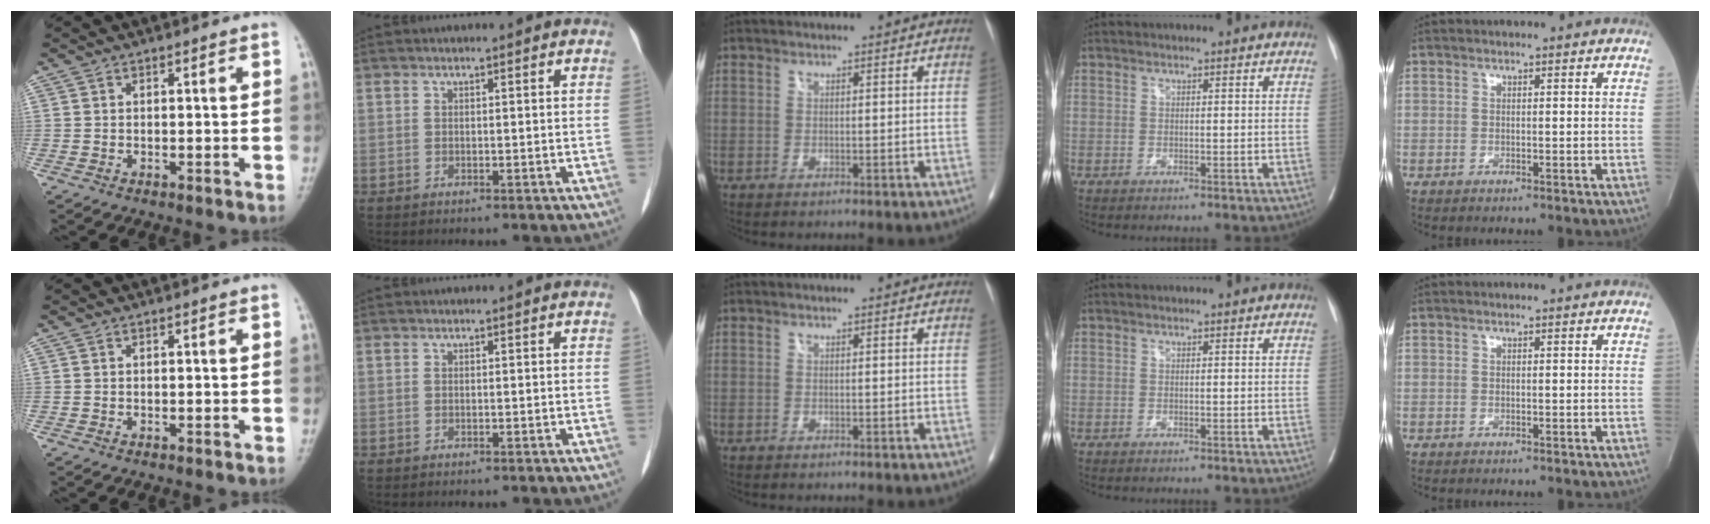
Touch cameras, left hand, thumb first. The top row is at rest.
{}